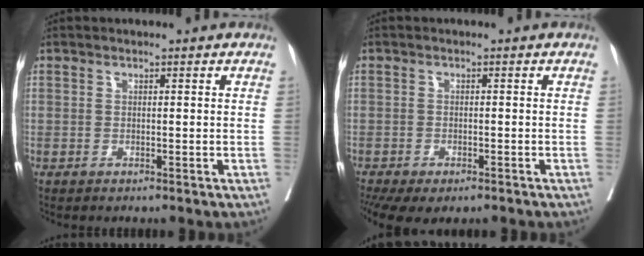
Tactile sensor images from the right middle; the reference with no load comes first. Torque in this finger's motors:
{"motor_torque": [1.07, -1.07, 0.26, 0.06]}